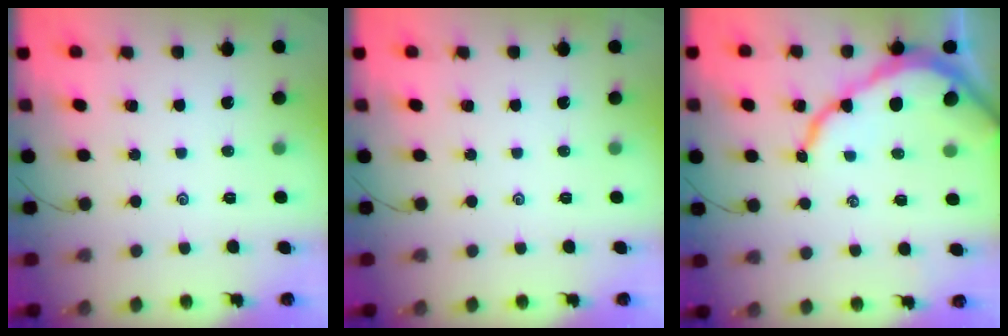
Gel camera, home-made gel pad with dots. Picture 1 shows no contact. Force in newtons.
{"total": 0.0}
{"total": 10.6, "press": 10.6, "slide": 1.2}